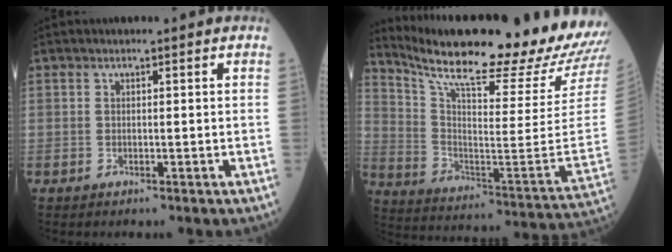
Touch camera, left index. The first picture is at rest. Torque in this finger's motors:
{"motor_torque": [0.34, -1.80, 0.24, 0.09]}